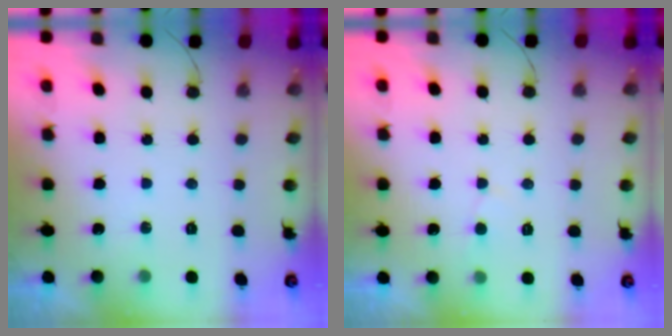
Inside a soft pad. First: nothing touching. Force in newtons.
{"total": 3.7, "press": 3.7, "slide": 0.5}